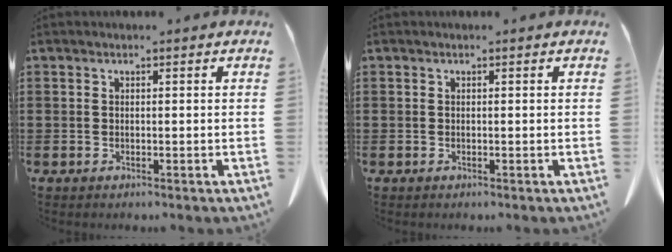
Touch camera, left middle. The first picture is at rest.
{"total": 0.0}